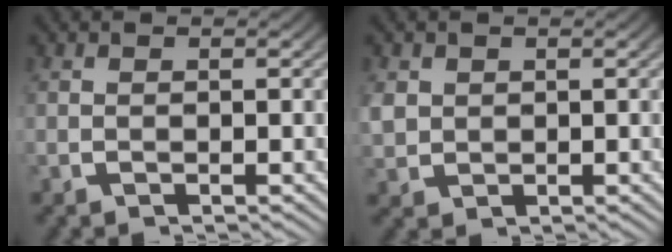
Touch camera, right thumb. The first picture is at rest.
{"total": 2.6, "force": [0.5, 2.3, 1.0], "torque": [-0.033, -0.010, 0.020]}